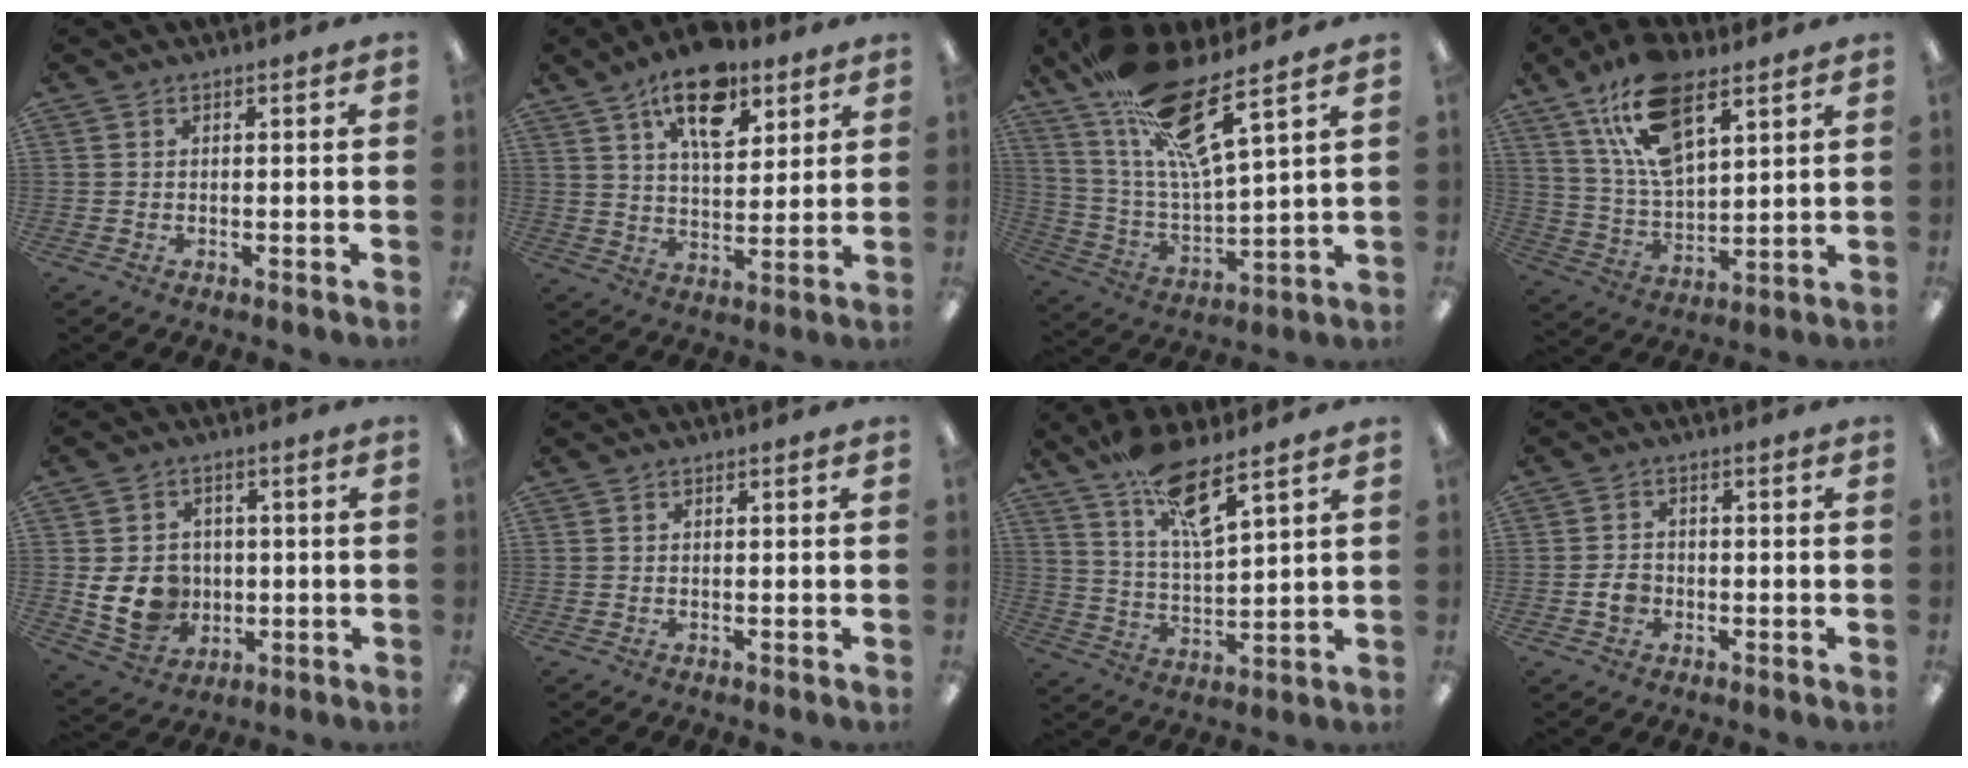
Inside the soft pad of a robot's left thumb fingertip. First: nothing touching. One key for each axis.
{"total": 14.1, "fx": 8.6, "fy": 6.9, "fz": 8.7, "tx": -0.132, "ty": -0.031, "tz": 0.148}
{"total": 19.8, "fx": 13.3, "fy": 4.8, "fz": 13.9, "tx": -0.258, "ty": -0.062, "tz": 0.226}
{"total": 17.5, "fx": 10.6, "fy": 8.3, "fz": 11.2, "tx": -0.218, "ty": -0.030, "tz": 0.189}
{"total": 10.5, "fx": -1.2, "fy": 8.8, "fz": 5.5, "tx": -0.126, "ty": 0.010, "tz": -0.016}
{"total": 0.0}
{"total": 13.0, "fx": 9.5, "fy": 2.9, "fz": 8.5, "tx": -0.155, "ty": -0.048, "tz": 0.164}
{"total": 3.7, "fx": -1.1, "fy": 2.9, "fz": 2.1, "tx": -0.043, "ty": 0.004, "tz": -0.022}